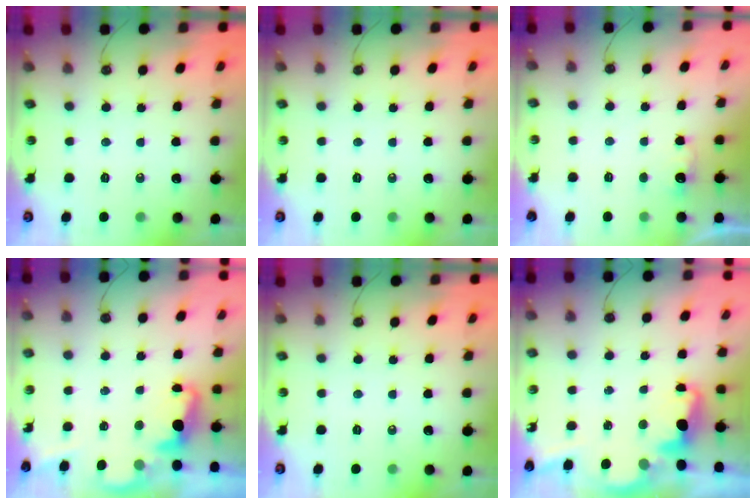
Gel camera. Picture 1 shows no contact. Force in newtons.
{"total": 0.0}
{"total": 2.6, "press": 2.4, "slide": 0.8}
{"total": 2.1, "press": 2.1, "slide": 0.5}
{"total": 0.0}
{"total": 3.6, "press": 3.5, "slide": 0.7}